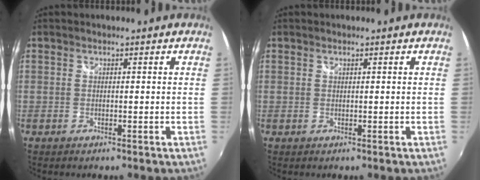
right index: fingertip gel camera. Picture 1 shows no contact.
{"total": 0.0}